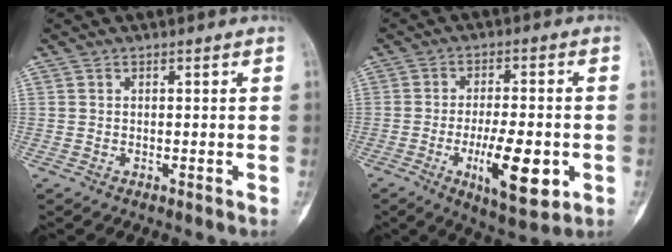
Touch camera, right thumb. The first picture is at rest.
{"total": 12.8, "force": [-3.6, 4.5, 11.5], "torque": [-0.176, -0.002, -0.050]}